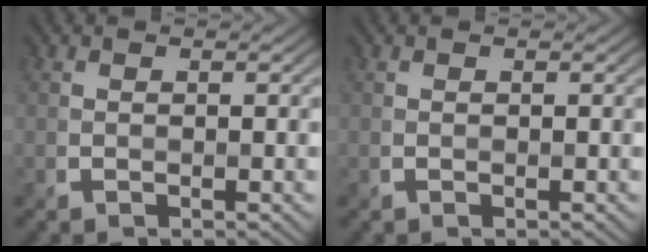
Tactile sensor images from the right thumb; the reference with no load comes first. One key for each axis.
{"total": 0.0}